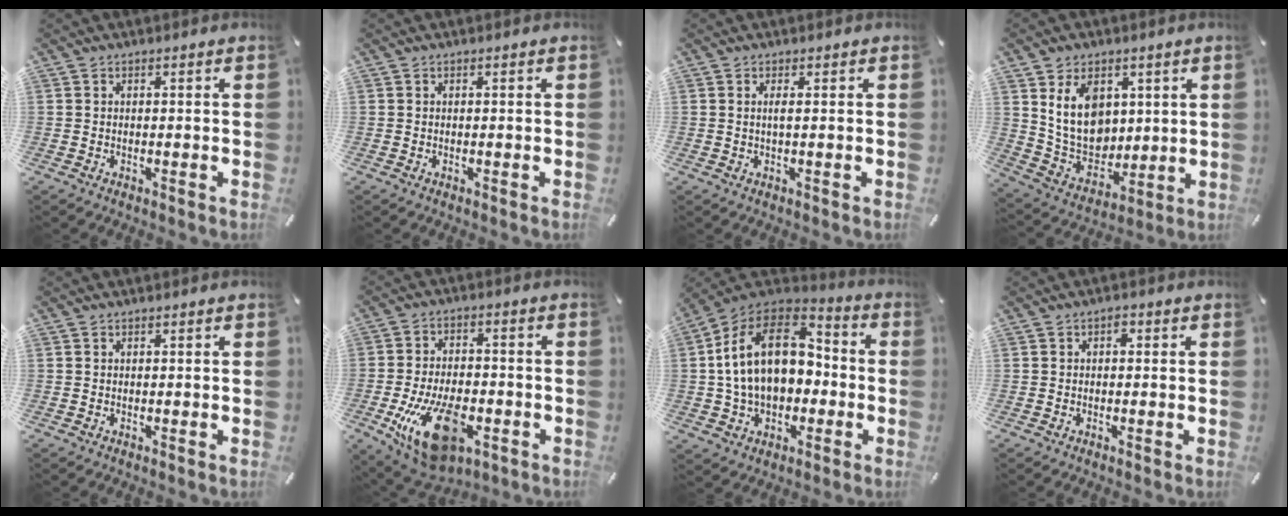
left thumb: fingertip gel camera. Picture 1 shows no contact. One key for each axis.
{"total": 0.0}
{"total": 1.6, "fx": 0.2, "fy": 0.1, "fz": 1.5, "tx": -0.032, "ty": -0.002, "tz": 0.002}
{"total": 13.2, "fx": 4.2, "fy": 10.6, "fz": 6.7, "tx": -0.133, "ty": -0.016, "tz": 0.083}
{"total": 0.0}
{"total": 17.2, "fx": -6.2, "fy": 9.6, "fz": 12.9, "tx": -0.233, "ty": 0.018, "tz": -0.097}
{"total": 19.9, "fx": 1.1, "fy": 14.3, "fz": 13.8, "tx": -0.270, "ty": 0.012, "tz": 0.018}
{"total": 1.2, "fx": 0.0, "fy": 0.9, "fz": 0.8, "tx": -0.017, "ty": 0.007, "tz": -0.001}